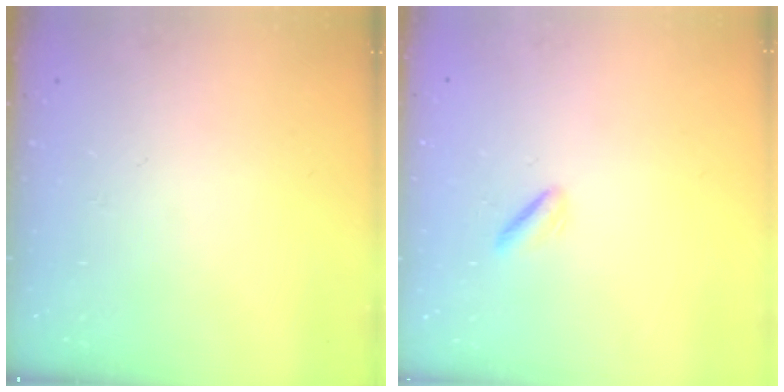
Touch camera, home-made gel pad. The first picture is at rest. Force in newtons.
{"total": 0.8, "press": 0.4, "slide": 0.7}